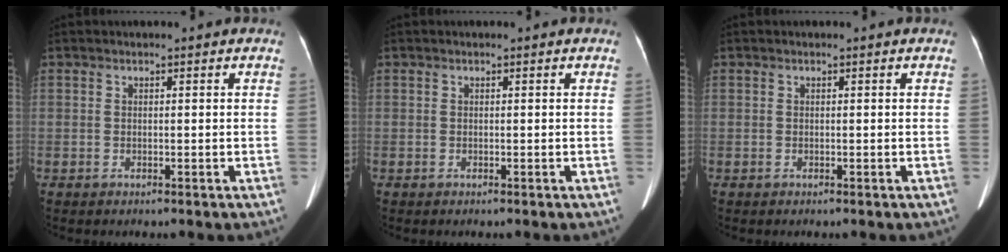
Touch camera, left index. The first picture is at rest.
{"total": 0.0}
{"total": 0.0}